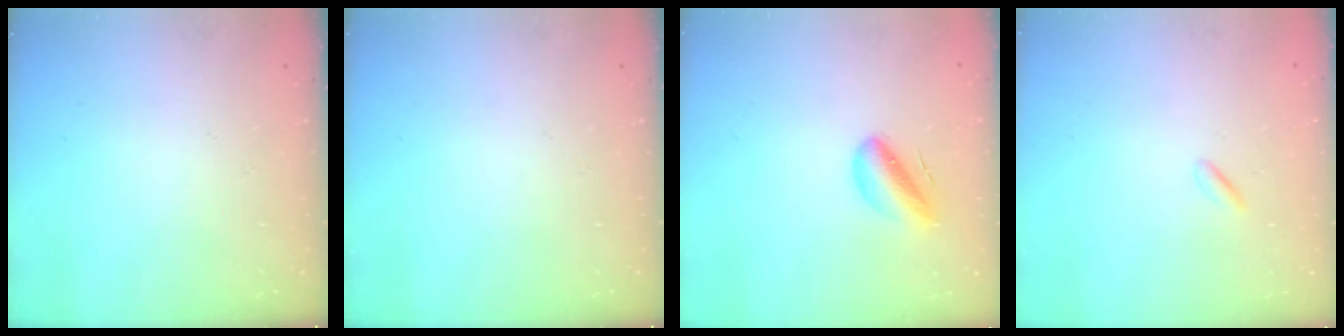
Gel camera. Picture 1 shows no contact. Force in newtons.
{"total": 0.0}
{"total": 7.9, "press": 7.5, "slide": 2.3}
{"total": 0.9, "press": 0.8, "slide": 0.4}